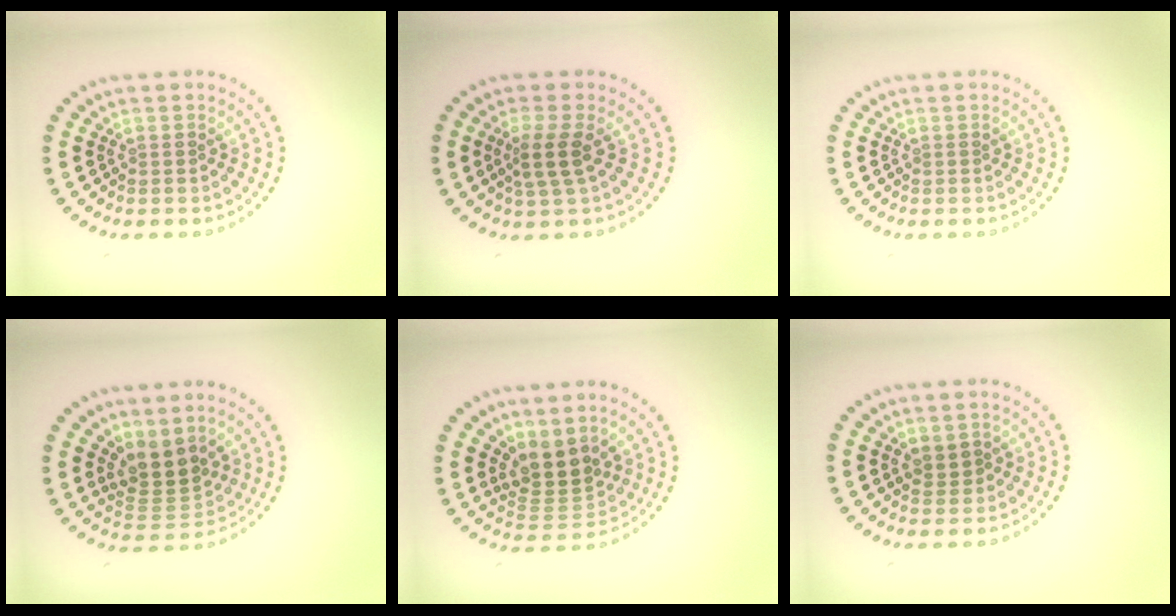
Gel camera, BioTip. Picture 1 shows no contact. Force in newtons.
{"total": 2.5, "press": 2.1, "slide": 1.4}
{"total": 0.0}
{"total": 3.8, "press": 3.3, "slide": 1.9}
{"total": 3.8, "press": 3.1, "slide": 2.2}
{"total": 0.8, "press": 0.6, "slide": 0.6}